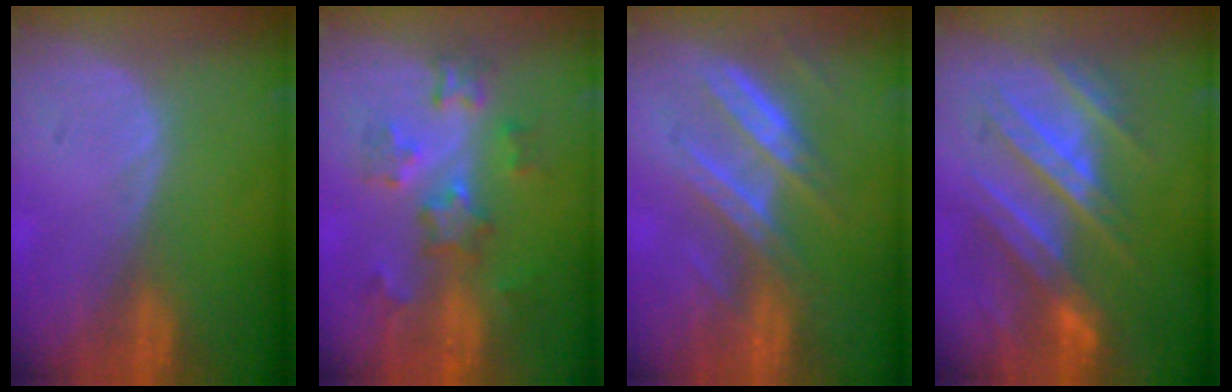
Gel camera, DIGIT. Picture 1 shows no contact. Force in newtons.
{"total": 6.7, "press": 6.7, "slide": 0.6}
{"total": 7.3, "press": 6.8, "slide": 2.8}
{"total": 9.3, "press": 9.2, "slide": 1.5}